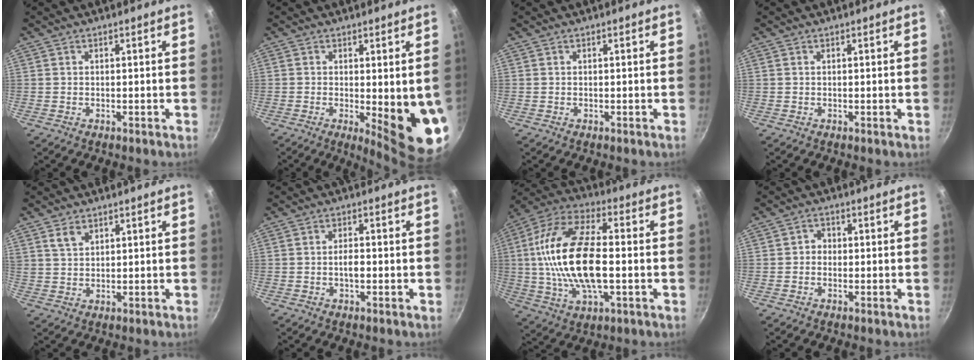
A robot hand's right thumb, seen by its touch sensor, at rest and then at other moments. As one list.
[{"total": 11.7, "force": [-1.5, 2.9, 11.2], "torque": [-0.125, -0.021, -0.010]}, {"total": 0.0}, {"total": 0.0}, {"total": 3.6, "force": [2.1, 2.1, 2.0], "torque": [-0.031, -0.003, 0.043]}, {"total": 2.5, "force": [-0.6, 1.0, 2.2], "torque": [-0.036, 0.007, -0.012]}, {"total": 20.9, "force": [-0.5, 9.8, 18.4], "torque": [-0.349, 0.025, -0.019]}, {"total": 2.2, "force": [-0.3, 1.9, 0.9], "torque": [-0.003, 0.008, -0.010]}]